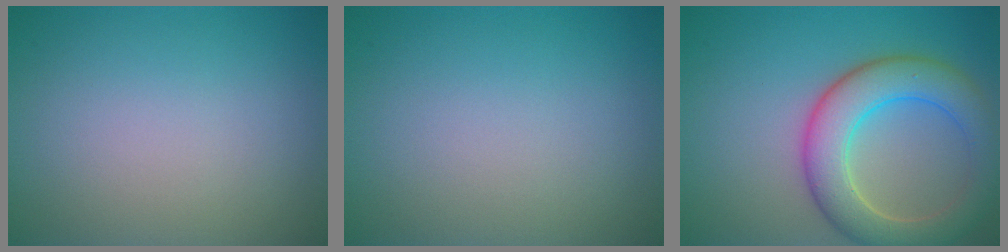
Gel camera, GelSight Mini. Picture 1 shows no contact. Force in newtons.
{"total": 0.0}
{"total": 6.9, "press": 6.8, "slide": 0.7}